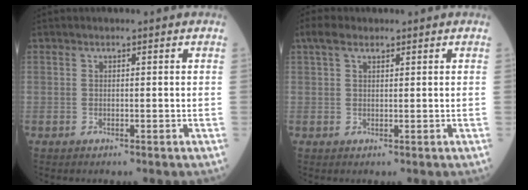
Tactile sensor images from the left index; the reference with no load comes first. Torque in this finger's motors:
{"motor_torque": [0.37, -0.29, -0.02, 0.03]}